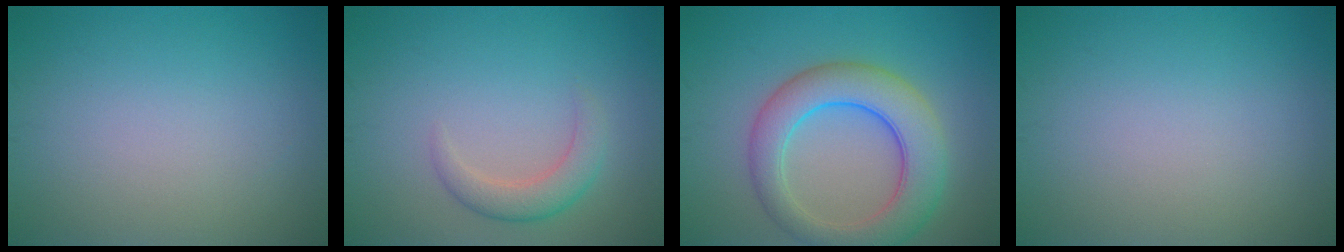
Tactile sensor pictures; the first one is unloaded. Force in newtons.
{"total": 2.6, "press": 2.6, "slide": 0.1}
{"total": 7.1, "press": 7.1, "slide": 0.2}
{"total": 0.0}